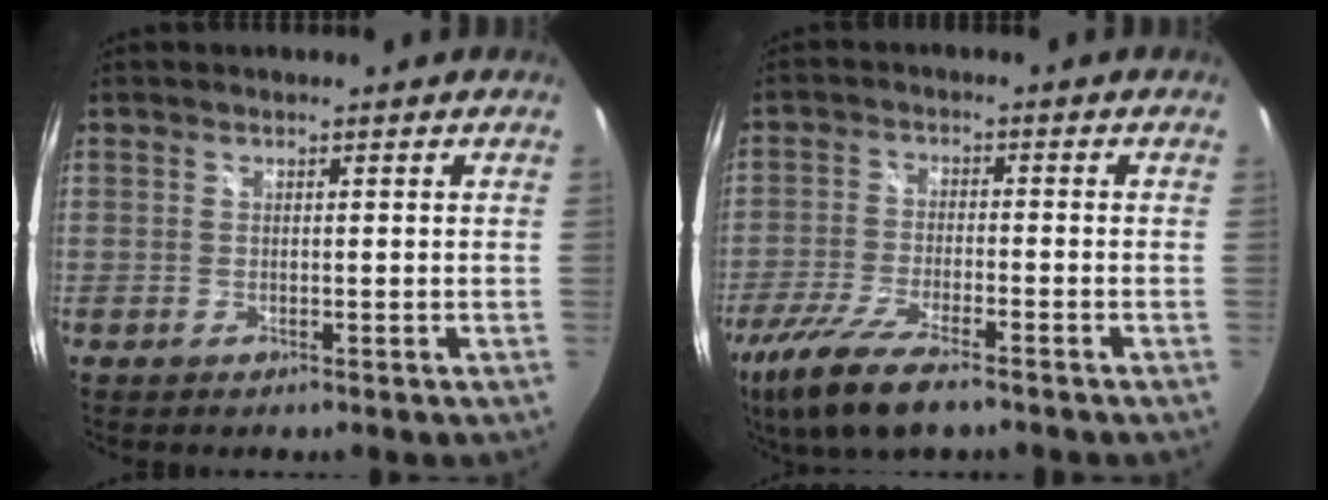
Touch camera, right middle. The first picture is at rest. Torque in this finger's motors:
{"motor_torque": [1.08, -1.04, 0.21, 0.15]}